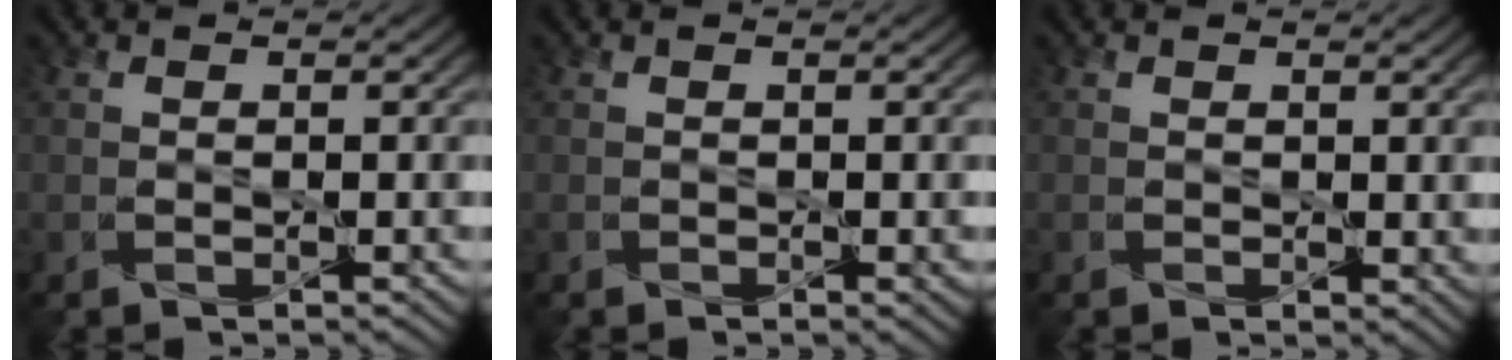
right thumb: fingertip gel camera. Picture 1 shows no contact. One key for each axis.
{"total": 0.0}
{"total": 1.4, "fx": 0.7, "fy": 0.8, "fz": 0.8, "tx": -0.015, "ty": -0.001, "tz": 0.013}